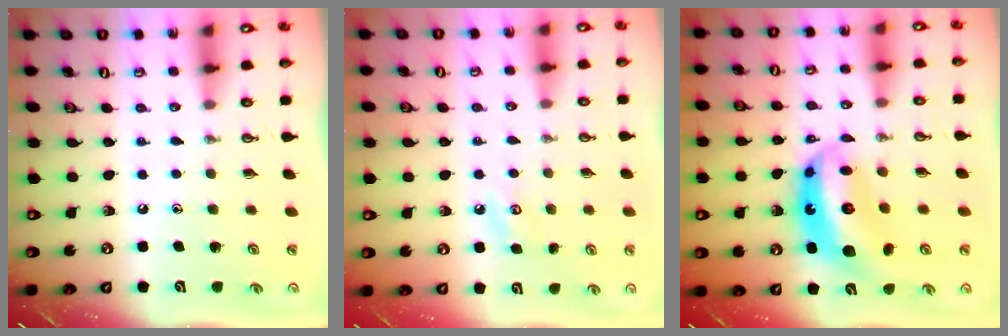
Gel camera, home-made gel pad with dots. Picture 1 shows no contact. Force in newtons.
{"total": 5.1, "press": 5.1, "slide": 0.8}
{"total": 13.7, "press": 13.6, "slide": 1.8}